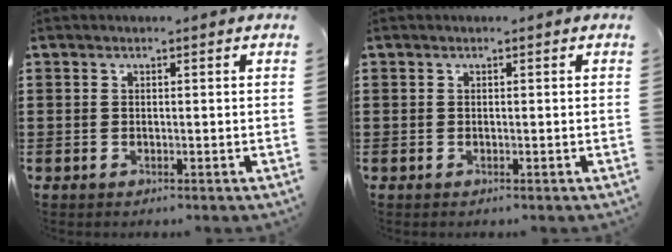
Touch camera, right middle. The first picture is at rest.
{"total": 0.0}